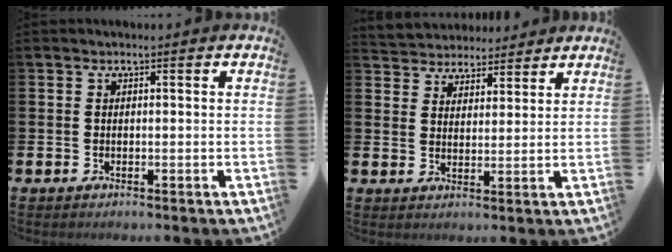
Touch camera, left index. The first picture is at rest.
{"total": 4.3, "force": [4.0, 1.4, -0.7], "torque": [-0.012, -0.017, 0.073]}